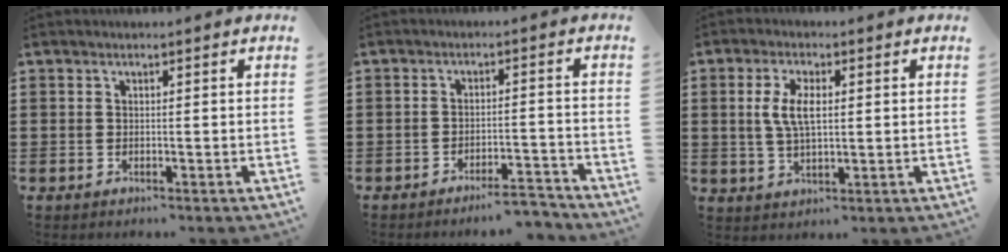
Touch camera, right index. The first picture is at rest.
{"total": 4.1, "force": [-3.8, 0.2, 1.4], "torque": [-0.024, -0.001, -0.075]}
{"total": 5.6, "force": [0.7, 2.4, 5.0], "torque": [-0.109, 0.007, 0.007]}